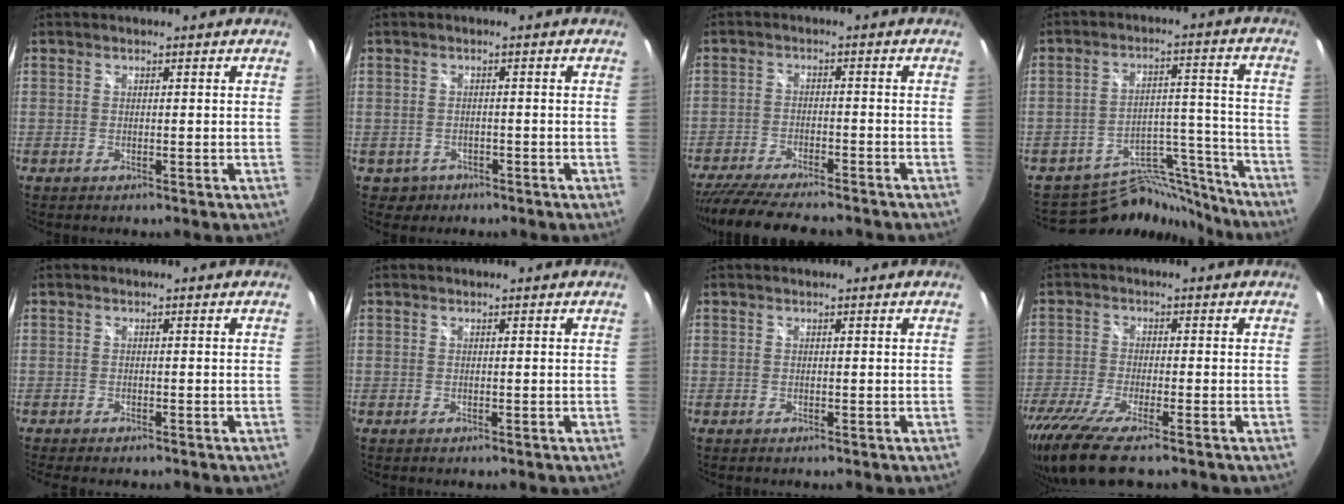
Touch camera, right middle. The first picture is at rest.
{"total": 3.0, "force": [-1.4, 2.6, 0.5], "torque": [-0.022, 0.001, -0.015]}
{"total": 15.2, "force": [-13.1, 2.9, 7.1], "torque": [-0.150, -0.030, -0.208]}
{"total": 12.7, "force": [-12.0, 4.0, 1.0], "torque": [-0.010, 0.046, -0.175]}
{"total": 3.0, "force": [-2.5, 0.7, 1.5], "torque": [-0.030, -0.020, -0.038]}
{"total": 0.0}
{"total": 0.0}
{"total": 11.2, "force": [-8.4, 1.4, 7.3], "torque": [-0.170, -0.050, -0.154]}